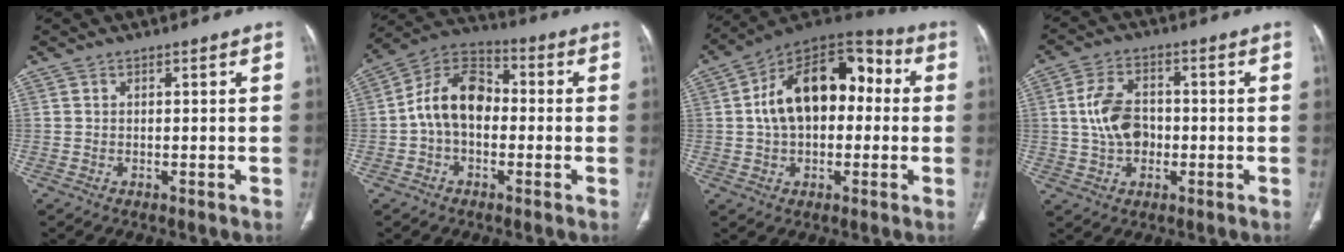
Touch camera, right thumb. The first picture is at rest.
{"total": 12.2, "force": [-0.7, 8.3, 8.9], "torque": [-0.143, 0.036, -0.028]}
{"total": 19.0, "force": [1.7, 11.8, 14.9], "torque": [-0.213, 0.046, 0.021]}
{"total": 8.9, "force": [-0.2, 6.2, 6.4], "torque": [-0.108, 0.014, -0.006]}